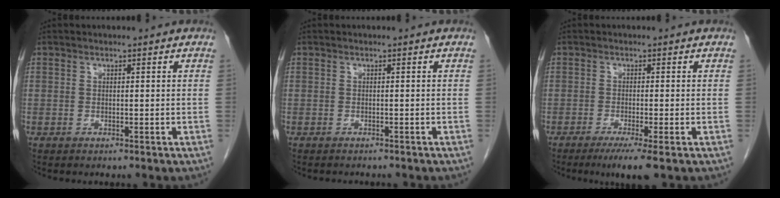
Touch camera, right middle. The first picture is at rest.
{"total": 2.2, "force": [-2.0, 0.6, 0.6], "torque": [-0.012, -0.004, -0.022]}
{"total": 4.3, "force": [-2.6, -0.1, 3.4], "torque": [-0.050, -0.013, -0.044]}